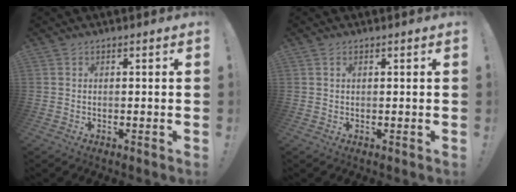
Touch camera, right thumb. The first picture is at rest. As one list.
[{"total": 0.8, "force": [0.4, 0.5, 0.4], "torque": [-0.007, 0.000, 0.009]}]